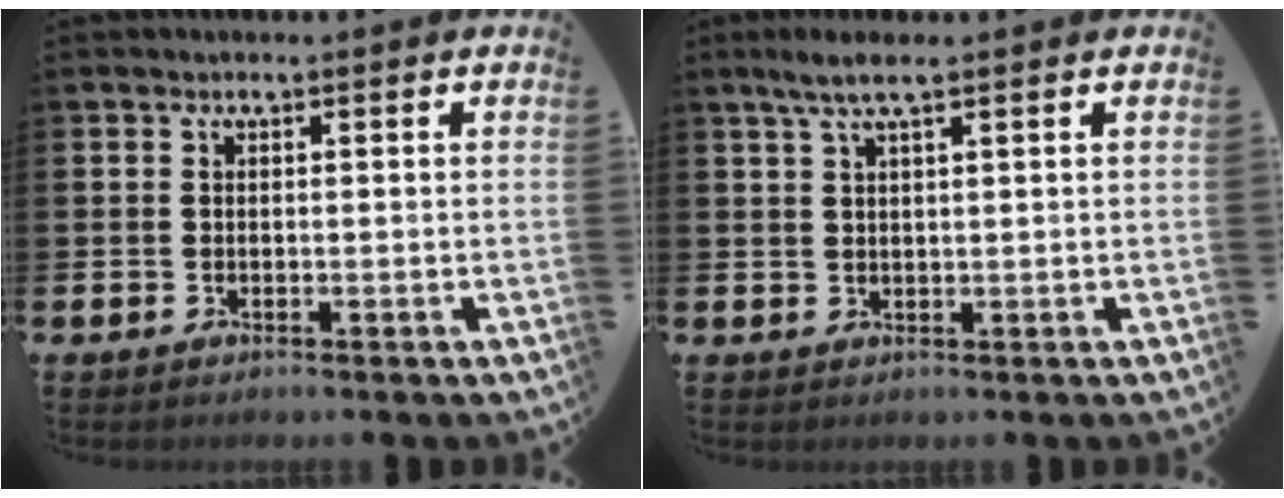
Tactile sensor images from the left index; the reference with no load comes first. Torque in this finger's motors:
{"motor_torque": [0.27, -0.25, 0.48, 0.12]}